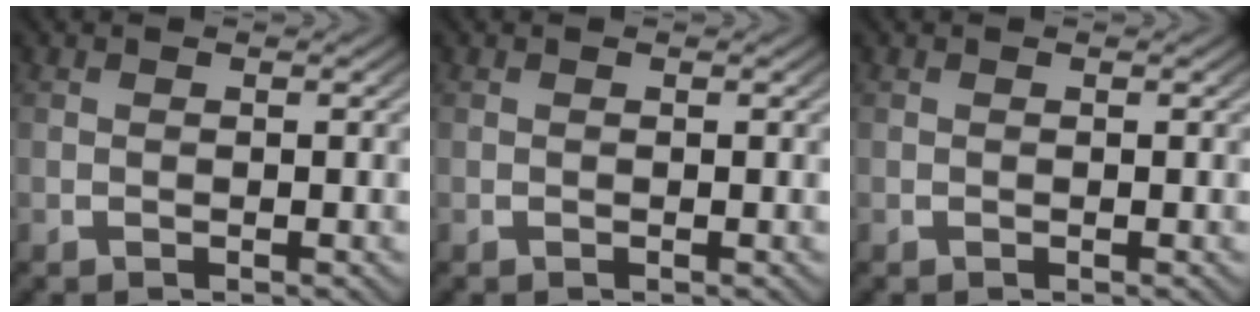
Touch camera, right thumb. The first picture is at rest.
{"total": 0.0}
{"total": 0.0}